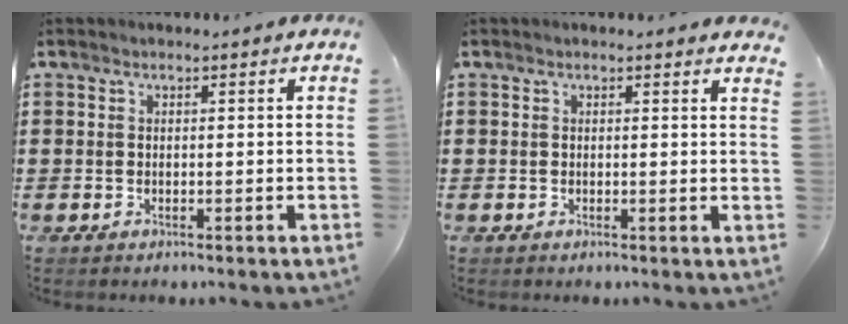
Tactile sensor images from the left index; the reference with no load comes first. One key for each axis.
{"total": 0.7, "fx": 0.6, "fy": 0.3, "fz": 0.1, "tx": -0.005, "ty": 0.002, "tz": 0.011}